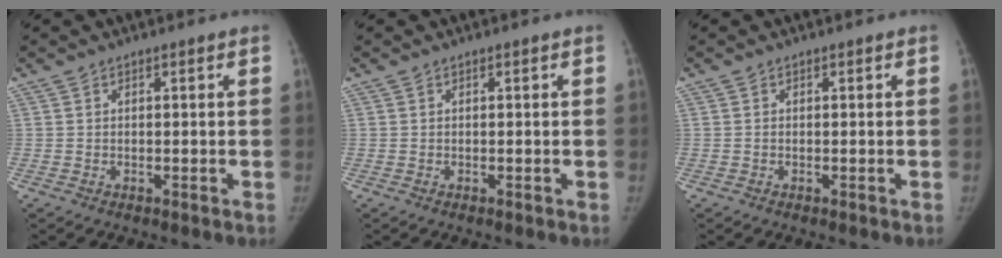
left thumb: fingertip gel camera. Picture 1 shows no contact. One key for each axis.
{"total": 0.0}
{"total": 0.0}